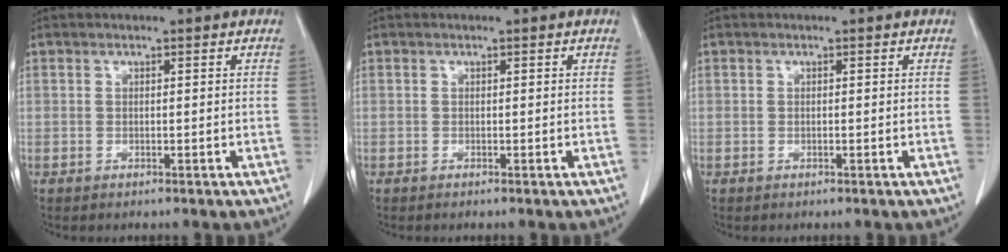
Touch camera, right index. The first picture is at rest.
{"total": 0.0}
{"total": 0.0}